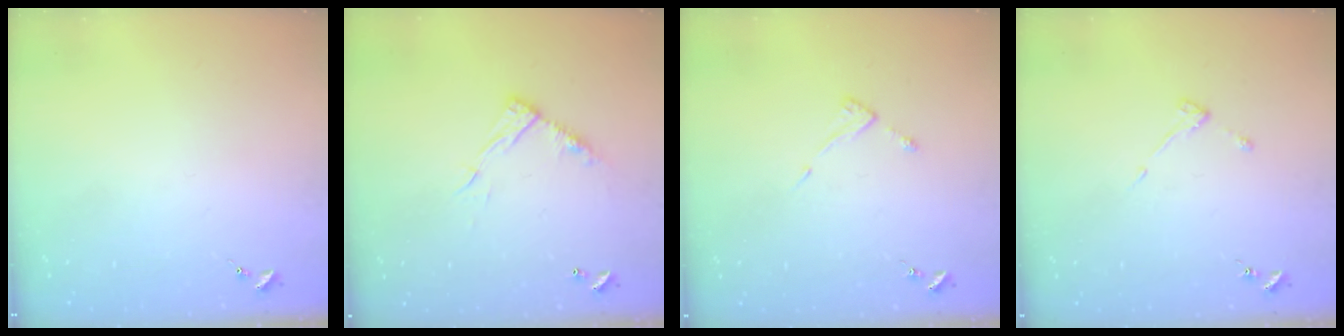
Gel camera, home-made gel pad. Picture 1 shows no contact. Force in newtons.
{"total": 10.6, "press": 10.6, "slide": 0.4}
{"total": 3.6, "press": 3.6, "slide": 0.4}
{"total": 3.0, "press": 3.0, "slide": 0.6}